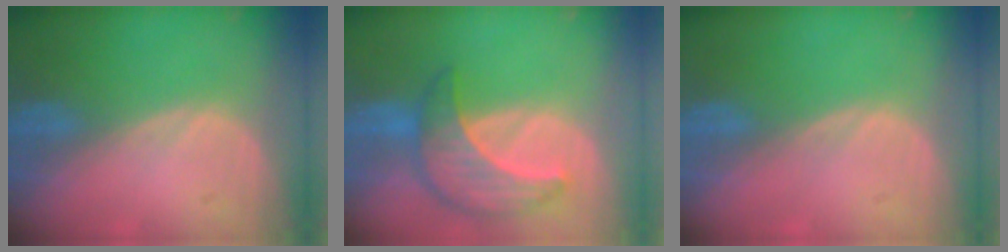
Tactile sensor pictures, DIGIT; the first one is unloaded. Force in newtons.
{"total": 8.6, "press": 7.7, "slide": 3.7}
{"total": 0.0}